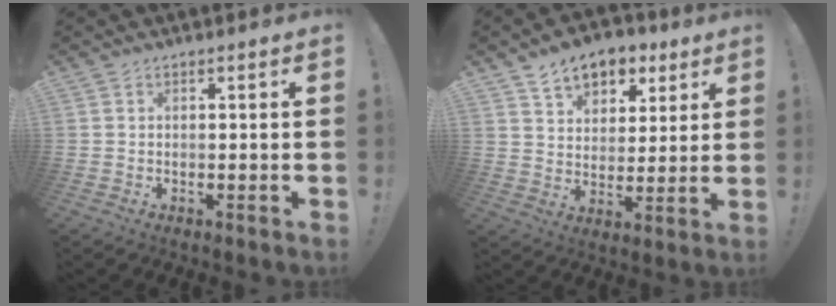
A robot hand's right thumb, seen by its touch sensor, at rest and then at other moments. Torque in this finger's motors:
{"motor_torque": [-0.02, 0.23, 0.15, 0.07, 0.01]}